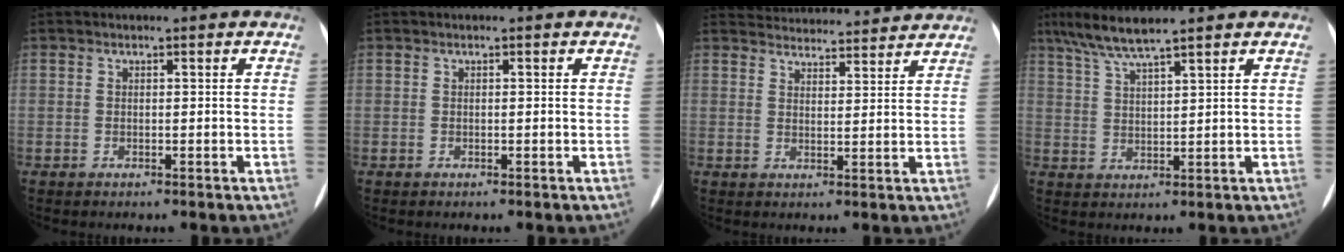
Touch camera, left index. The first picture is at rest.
{"total": 0.0}
{"total": 12.4, "force": [12.1, 1.7, 2.1], "torque": [-0.022, 0.025, 0.156]}
{"total": 6.5, "force": [5.2, -0.2, 3.9], "torque": [-0.079, 0.016, 0.099]}